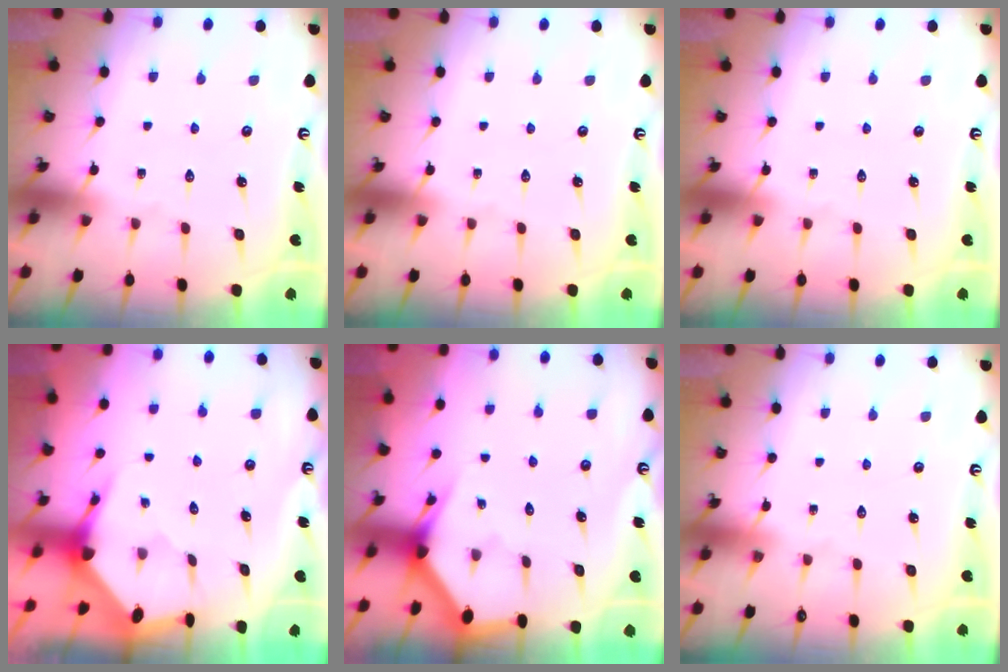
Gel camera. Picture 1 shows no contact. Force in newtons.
{"total": 0.0}
{"total": 0.0}
{"total": 3.5, "press": 3.5, "slide": 0.5}
{"total": 2.9, "press": 2.9, "slide": 0.1}
{"total": 0.0}